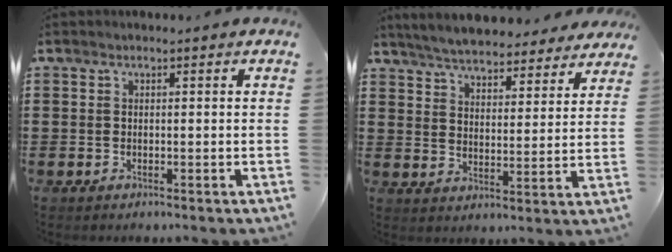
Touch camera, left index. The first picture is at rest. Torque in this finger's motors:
{"motor_torque": [2.14, 0.00, 1.05, 0.21]}